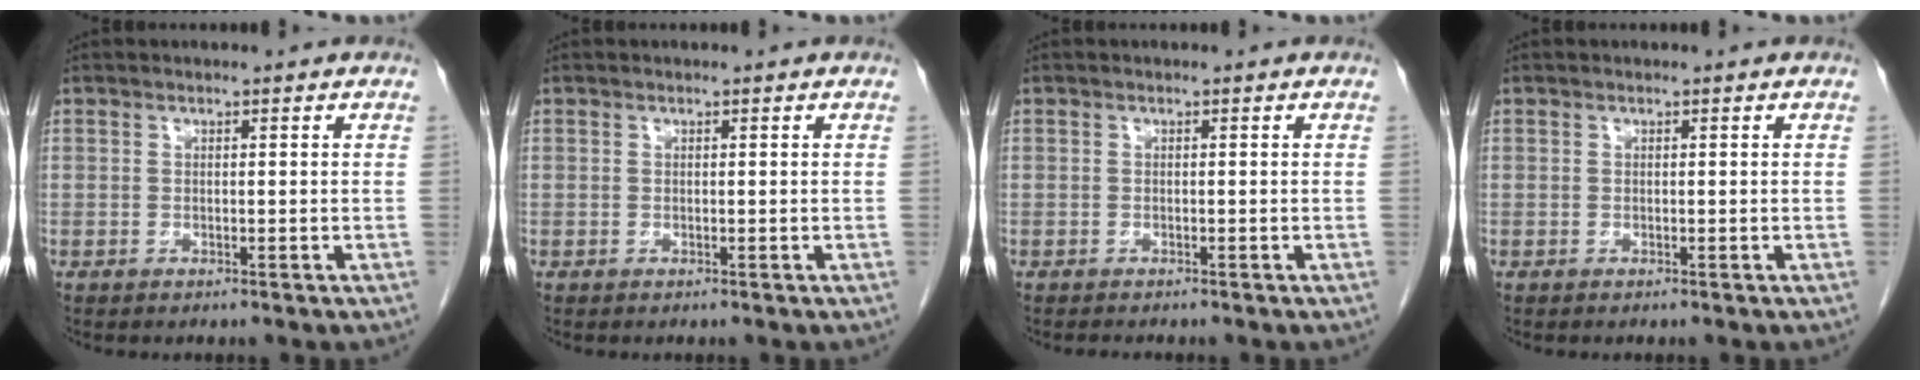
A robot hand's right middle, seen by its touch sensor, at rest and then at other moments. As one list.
[{"total": 0.0}, {"total": 1.1, "force": [-1.0, 0.0, 0.4], "torque": [-0.014, -0.006, -0.013]}, {"total": 0.0}]